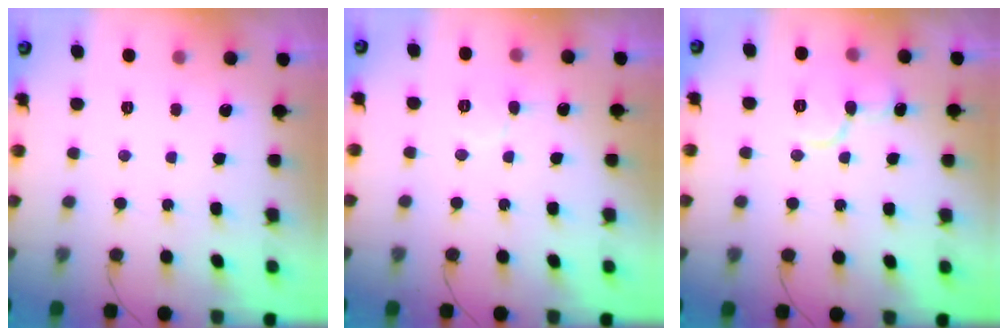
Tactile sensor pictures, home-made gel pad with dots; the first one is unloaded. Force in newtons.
{"total": 5.6, "press": 5.6, "slide": 0.6}
{"total": 10.2, "press": 10.1, "slide": 1.4}